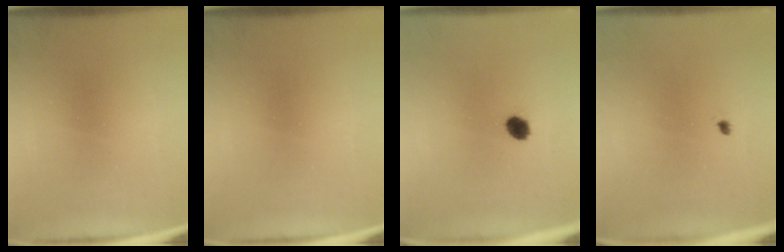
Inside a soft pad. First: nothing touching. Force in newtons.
{"total": 0.0}
{"total": 2.9}
{"total": 0.6}